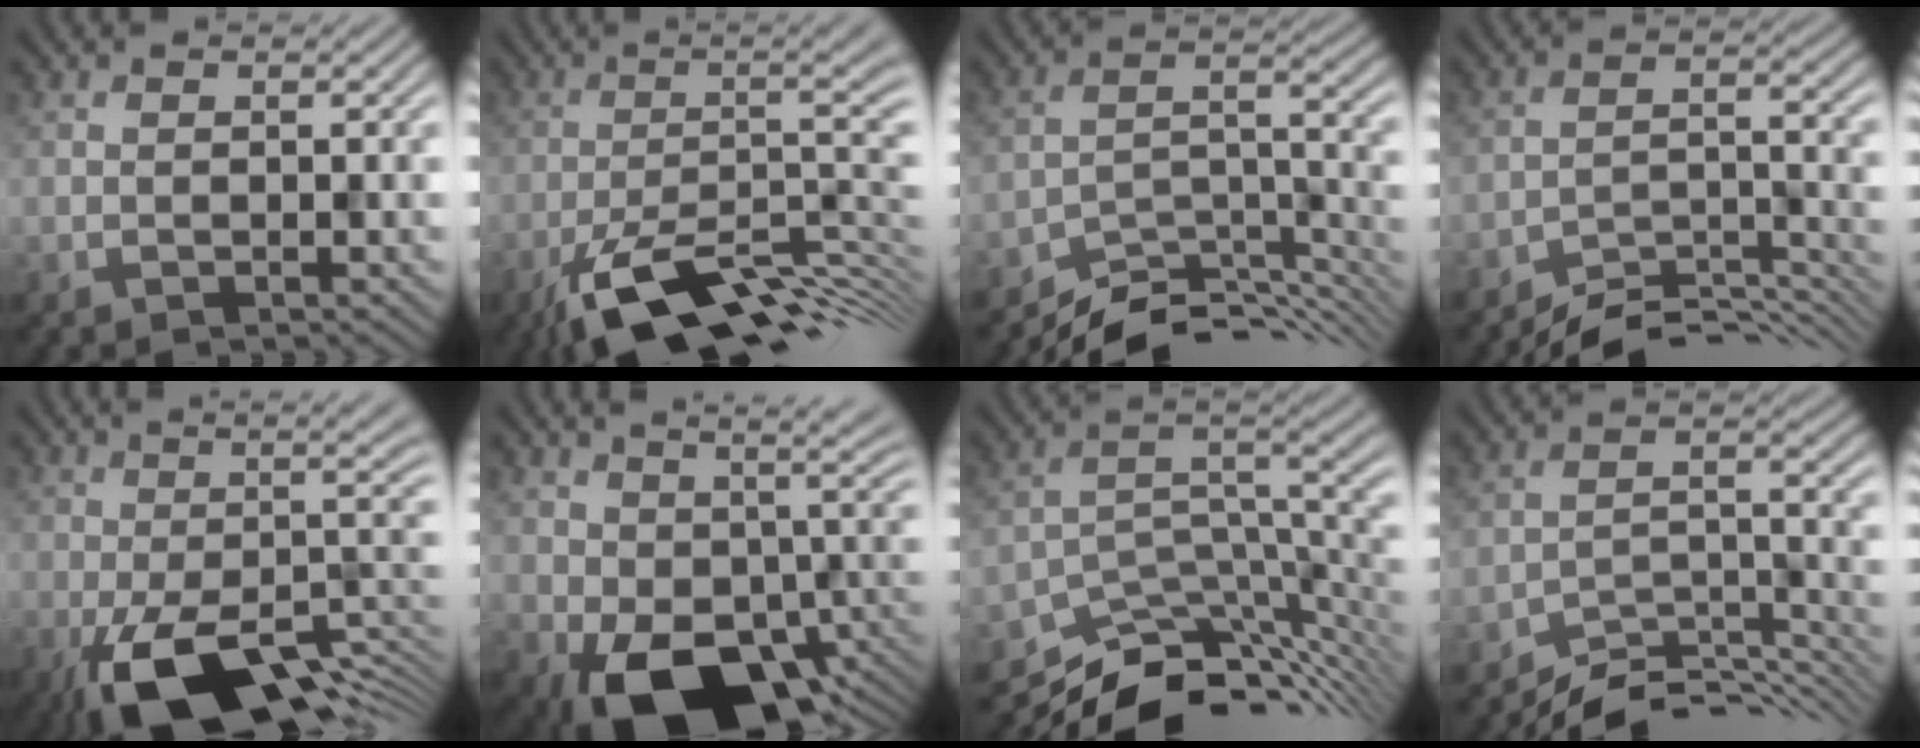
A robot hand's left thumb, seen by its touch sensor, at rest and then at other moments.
{"total": 14.8, "force": [-7.7, 3.9, 12.1], "torque": [-0.201, -0.010, -0.131]}
{"total": 9.2, "force": [-7.6, 2.5, 4.5], "torque": [-0.073, -0.010, -0.135]}
{"total": 7.8, "force": [-6.8, 1.7, 3.3], "torque": [-0.055, 0.001, -0.116]}
{"total": 15.3, "force": [-5.0, 5.3, 13.4], "torque": [-0.210, -0.015, -0.075]}
{"total": 16.6, "force": [0.2, 10.2, 13.1], "torque": [-0.209, -0.056, 0.056]}
{"total": 11.3, "force": [-9.0, 3.3, 6.1], "torque": [-0.102, -0.002, -0.153]}
{"total": 8.5, "force": [-7.2, 2.1, 3.9], "torque": [-0.061, -0.003, -0.128]}